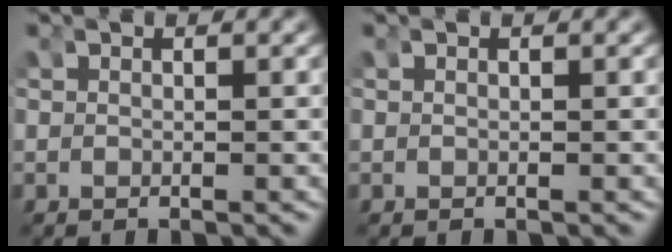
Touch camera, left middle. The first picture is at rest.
{"total": 0.0}